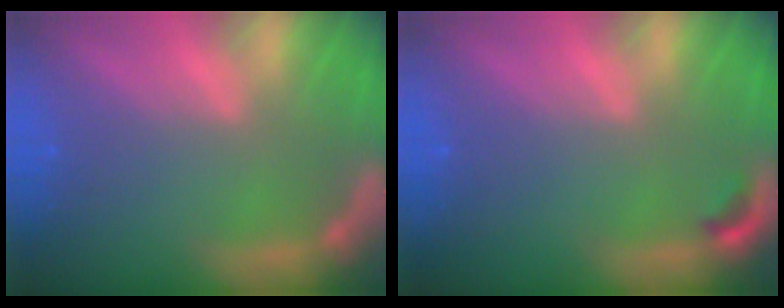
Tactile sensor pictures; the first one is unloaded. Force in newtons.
{"total": 0.9}